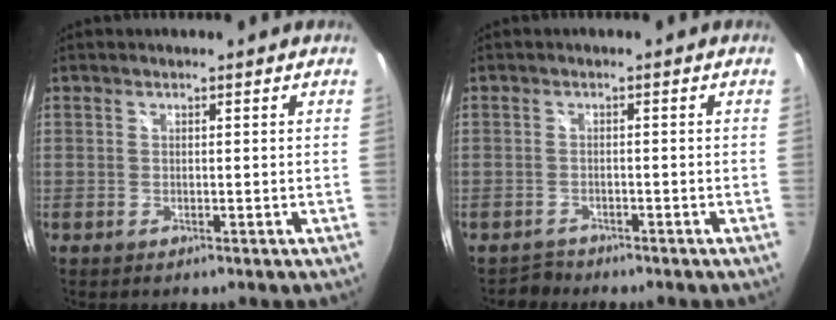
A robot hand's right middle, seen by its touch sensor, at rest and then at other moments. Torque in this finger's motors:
{"motor_torque": [0.00, -0.17, -0.11, -0.02]}